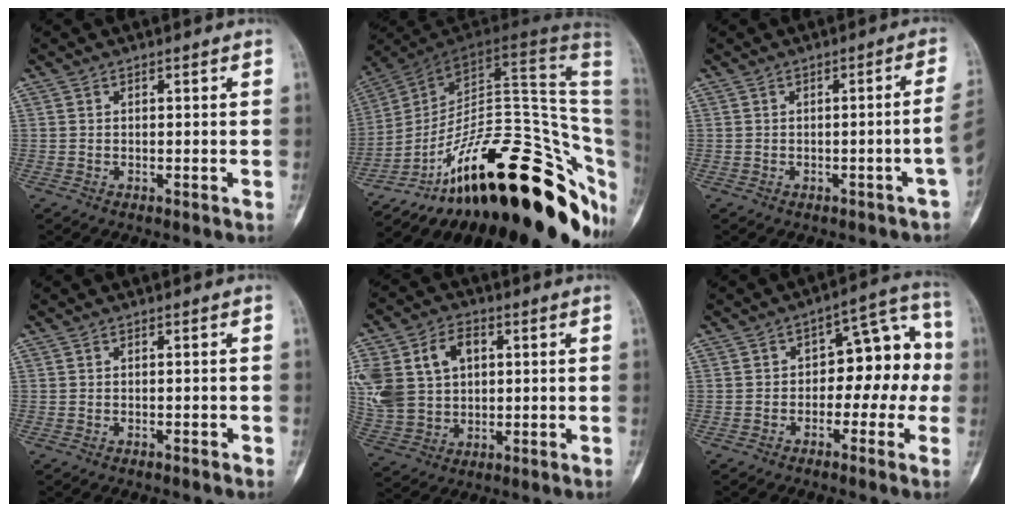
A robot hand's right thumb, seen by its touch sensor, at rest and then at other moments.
{"total": 34.4, "force": [-12.3, 13.8, 29.0], "torque": [-0.305, 0.096, -0.179]}
{"total": 3.4, "force": [-0.9, -0.7, 3.2], "torque": [-0.049, 0.020, -0.009]}
{"total": 0.6, "force": [-0.3, 0.3, 0.4], "torque": [-0.009, 0.007, -0.004]}
{"total": 17.4, "force": [3.8, 13.0, 10.9], "torque": [-0.228, 0.016, 0.083]}
{"total": 11.6, "force": [-1.3, 7.1, 9.1], "torque": [-0.076, 0.048, -0.027]}